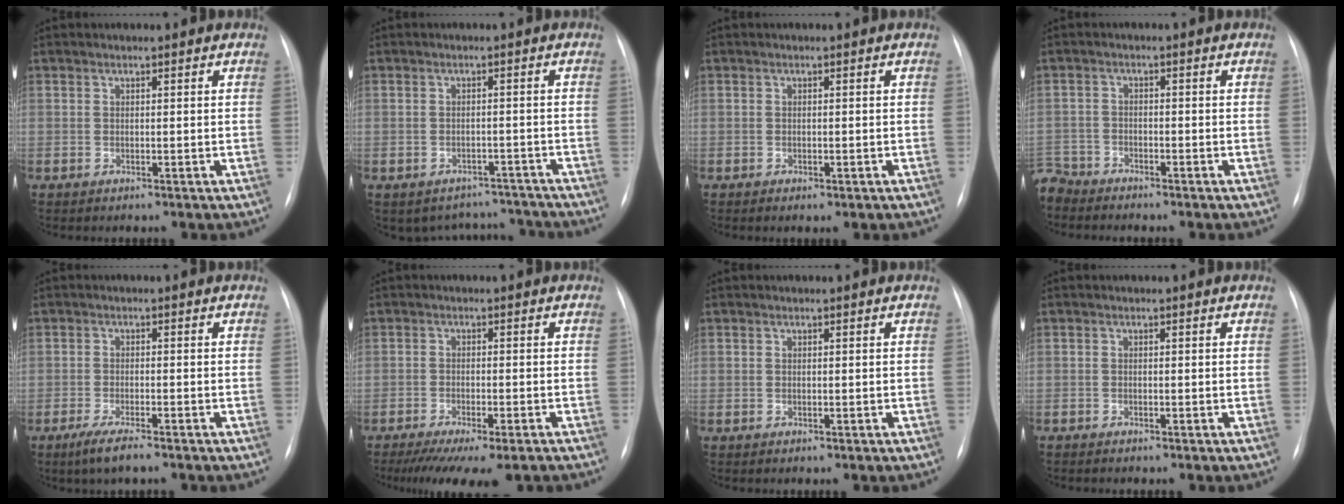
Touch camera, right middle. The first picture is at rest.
{"total": 7.3, "force": [-6.6, 3.2, -0.2], "torque": [0.010, 0.027, -0.074]}
{"total": 1.1, "force": [-0.4, 0.4, 0.9], "torque": [-0.013, -0.002, 0.000]}
{"total": 4.9, "force": [-4.7, 1.3, -0.2], "torque": [0.010, -0.010, -0.096]}
{"total": 4.1, "force": [-2.8, 0.2, 3.1], "torque": [-0.069, -0.014, -0.048]}
{"total": 11.5, "force": [-9.0, 2.2, 6.9], "torque": [-0.104, -0.019, -0.130]}
{"total": 0.0}
{"total": 0.0}